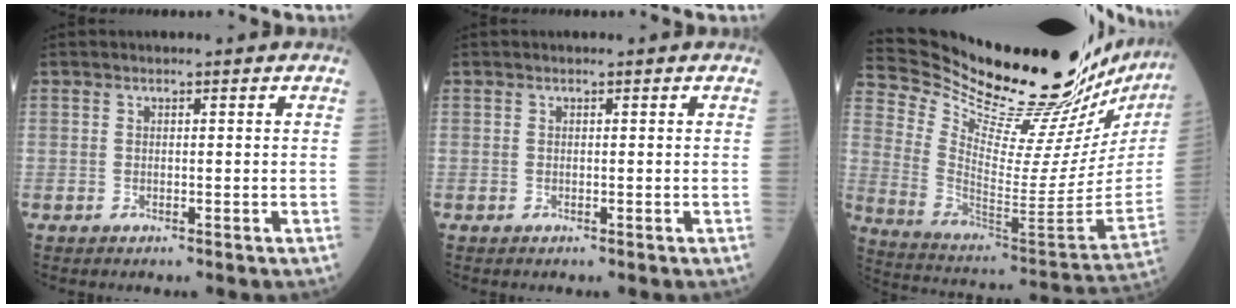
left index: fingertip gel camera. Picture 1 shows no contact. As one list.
[{"total": 0.0}, {"total": 33.5, "force": [29.9, 2.9, 14.7], "torque": [-0.247, -0.133, 0.415]}]